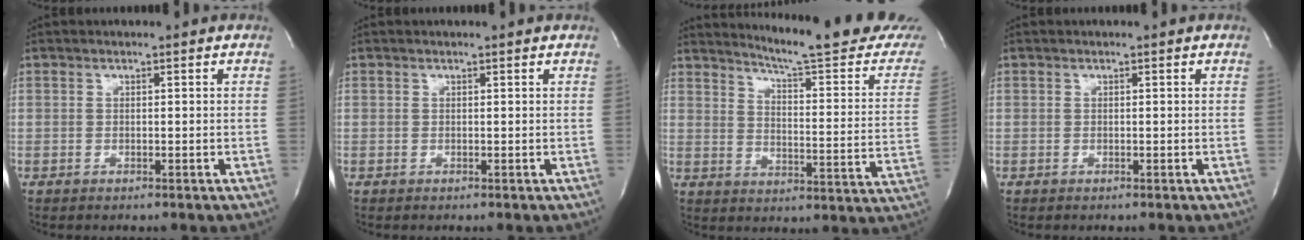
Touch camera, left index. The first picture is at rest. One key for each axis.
{"total": 0.5, "fx": 0.5, "fy": -0.1, "fz": 0.1, "tx": -0.007, "ty": -0.004, "tz": 0.006}
{"total": 20.8, "fx": 19.2, "fy": -0.2, "fz": 7.9, "tx": -0.117, "ty": -0.106, "tz": 0.235}
{"total": 0.0}